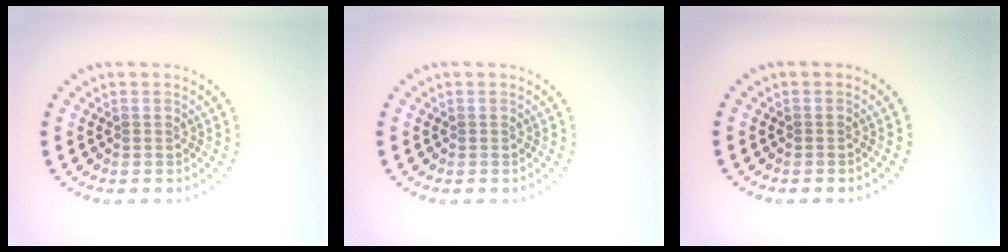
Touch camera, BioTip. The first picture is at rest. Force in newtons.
{"total": 0.0}
{"total": 0.0}